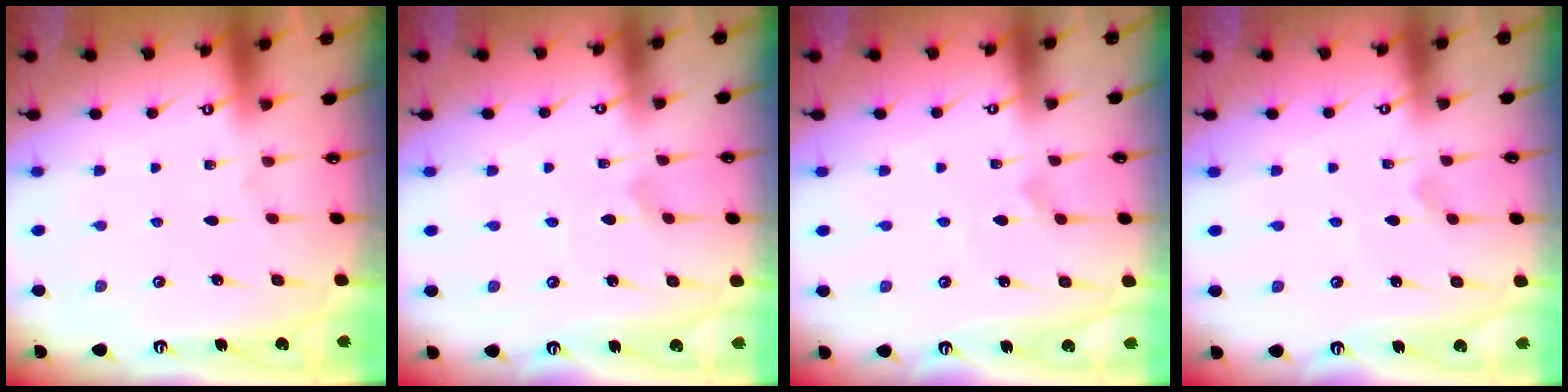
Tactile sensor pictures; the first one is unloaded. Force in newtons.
{"total": 1.4, "press": 1.4, "slide": 0.1}
{"total": 1.9, "press": 1.9, "slide": 0.1}
{"total": 1.7, "press": 1.6, "slide": 0.5}